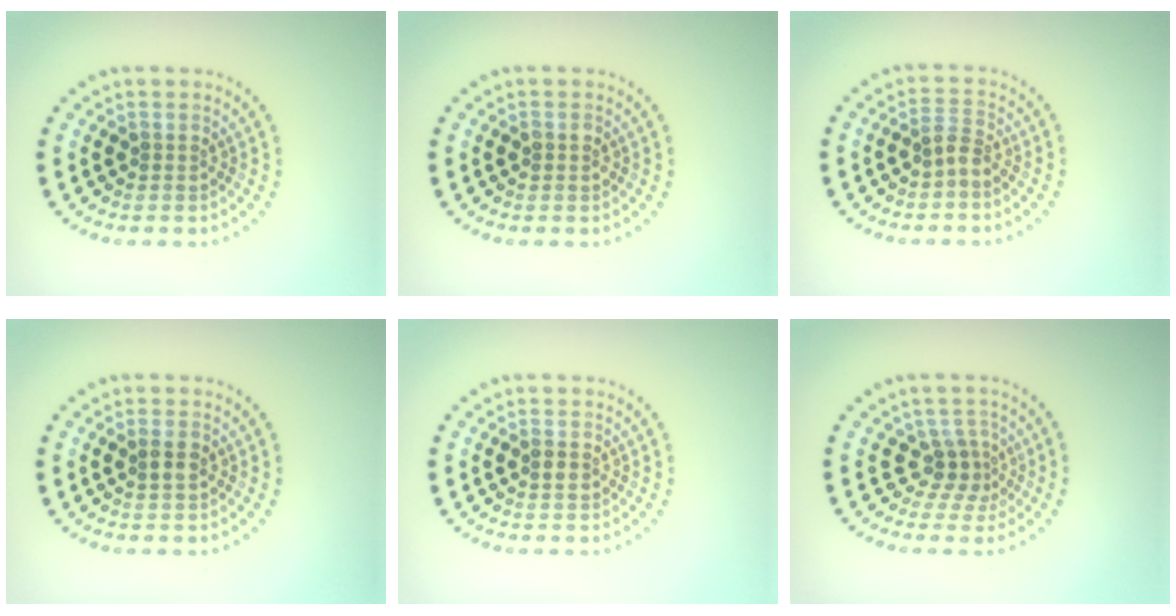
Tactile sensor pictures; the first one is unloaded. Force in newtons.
{"total": 1.0, "press": 1.0, "slide": 0.2}
{"total": 1.7, "press": 1.2, "slide": 1.1}
{"total": 1.4, "press": 1.4, "slide": 0.3}
{"total": 1.1, "press": 1.1, "slide": 0.2}
{"total": 2.5, "press": 1.8, "slide": 1.8}